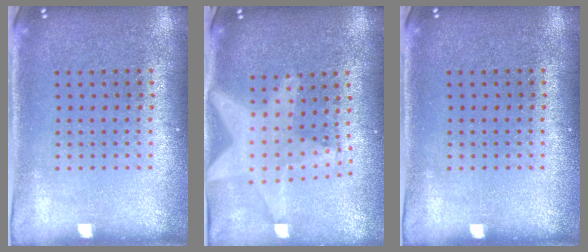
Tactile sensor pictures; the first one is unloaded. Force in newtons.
{"total": 2.1, "press": 1.7, "slide": 1.1}
{"total": 0.0}